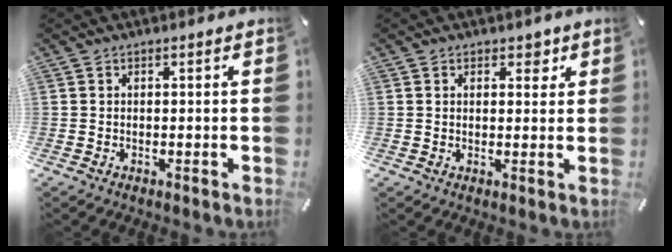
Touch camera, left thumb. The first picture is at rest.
{"total": 2.9, "force": [1.4, 2.0, 1.5], "torque": [-0.010, -0.002, 0.017]}